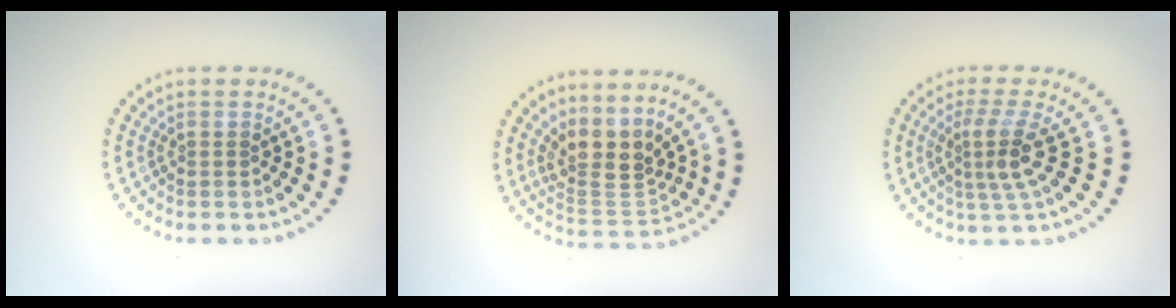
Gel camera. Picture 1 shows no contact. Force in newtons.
{"total": 3.9, "press": 2.9, "slide": 2.6}
{"total": 3.2, "press": 2.2, "slide": 2.4}